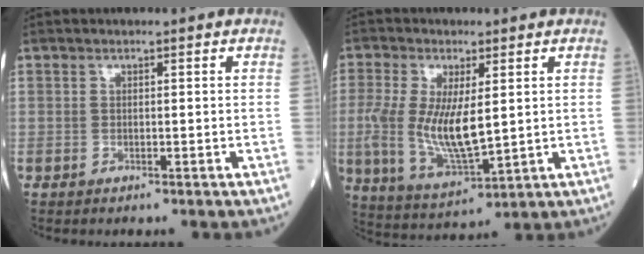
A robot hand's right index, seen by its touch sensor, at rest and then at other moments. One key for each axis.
{"total": 11.3, "fx": 0.6, "fy": 3.7, "fz": 10.6, "tx": -0.228, "ty": -0.015, "tz": 0.020}